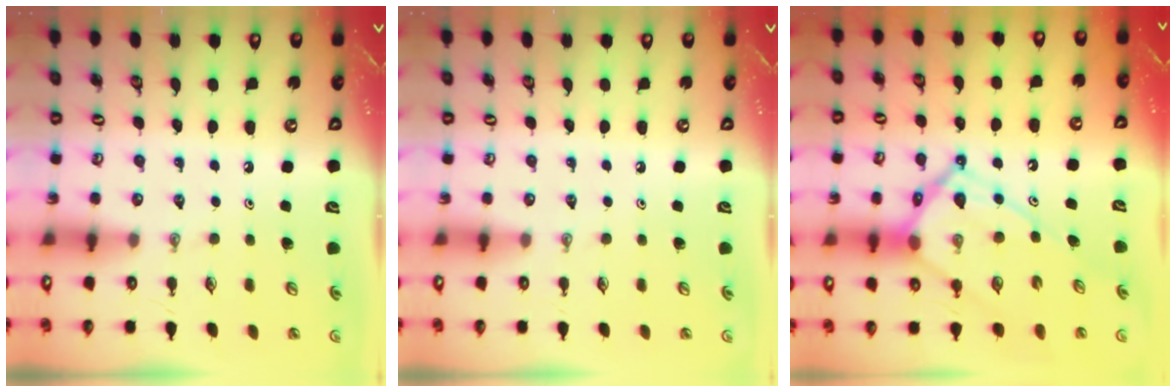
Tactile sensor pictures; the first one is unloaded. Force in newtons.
{"total": 0.0}
{"total": 16.2, "press": 16.2, "slide": 1.1}